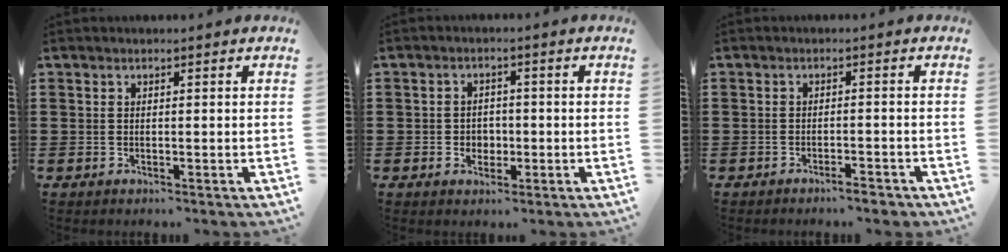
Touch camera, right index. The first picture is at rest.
{"total": 2.4, "force": [-0.8, 2.1, 0.9], "torque": [-0.016, 0.002, -0.021]}
{"total": 2.3, "force": [-2.0, 0.2, 1.1], "torque": [-0.020, 0.001, -0.038]}